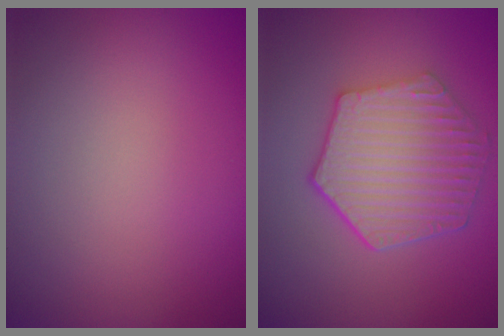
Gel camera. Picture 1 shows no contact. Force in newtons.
{"total": 6.4, "press": 4.9, "slide": 4.1}